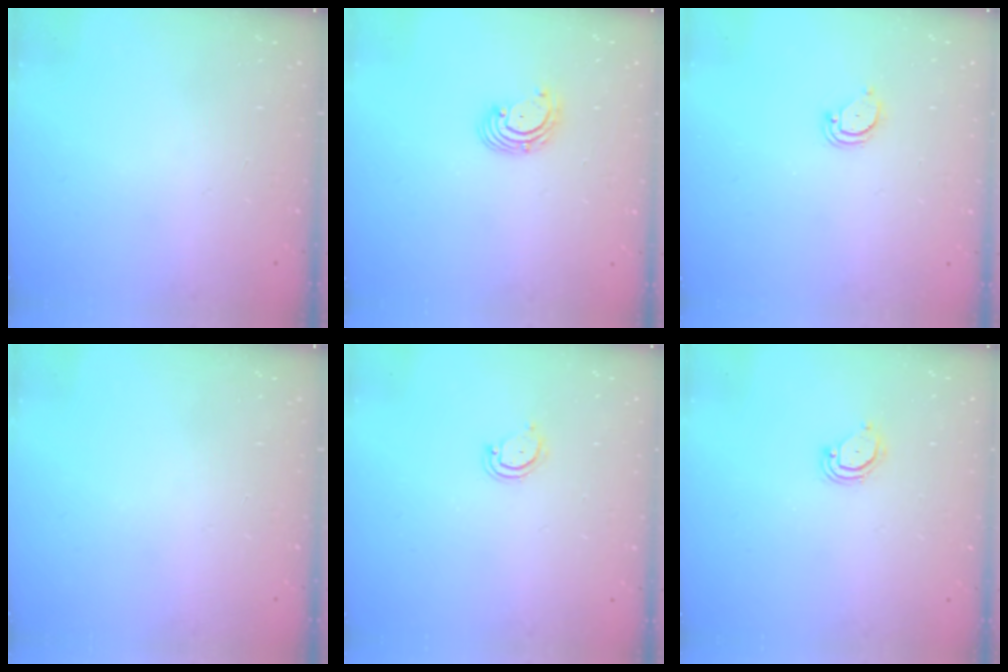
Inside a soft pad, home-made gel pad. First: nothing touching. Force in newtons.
{"total": 2.9, "press": 2.9, "slide": 0.1}
{"total": 2.1, "press": 2.1, "slide": 0.2}
{"total": 0.0}
{"total": 3.7, "press": 3.7, "slide": 0.4}
{"total": 3.4, "press": 3.4, "slide": 0.2}